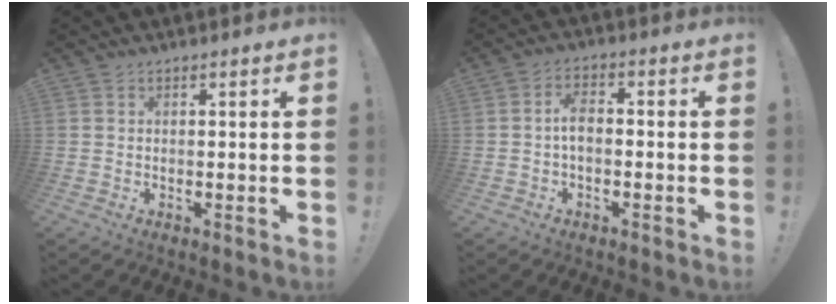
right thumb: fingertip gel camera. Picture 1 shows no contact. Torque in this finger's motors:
{"motor_torque": [0.38, 0.39, 0.25, -0.25, 0.05]}